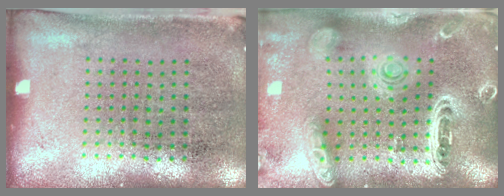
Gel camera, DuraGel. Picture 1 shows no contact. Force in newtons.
{"total": 2.6, "press": 2.3, "slide": 1.1}